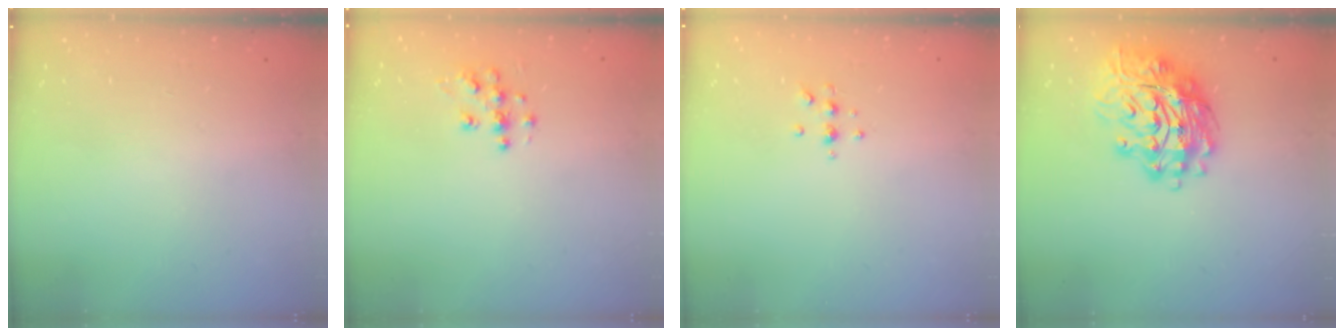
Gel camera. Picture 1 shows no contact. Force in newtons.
{"total": 7.3, "press": 7.3, "slide": 0.2}
{"total": 4.9, "press": 4.9, "slide": 0.7}
{"total": 16.8, "press": 16.7, "slide": 1.9}